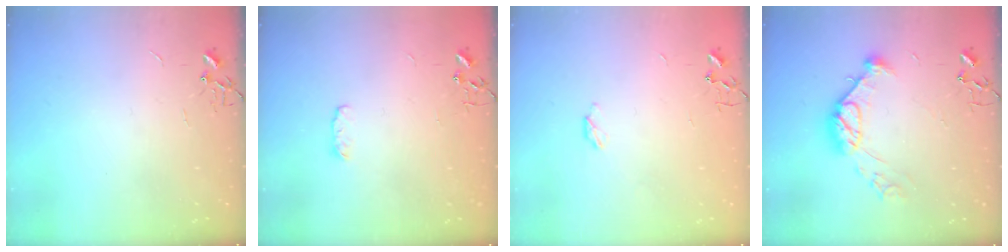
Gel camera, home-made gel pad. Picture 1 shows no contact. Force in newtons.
{"total": 4.2, "press": 4.1, "slide": 0.6}
{"total": 2.8, "press": 2.7, "slide": 0.5}
{"total": 13.0, "press": 12.9, "slide": 0.8}